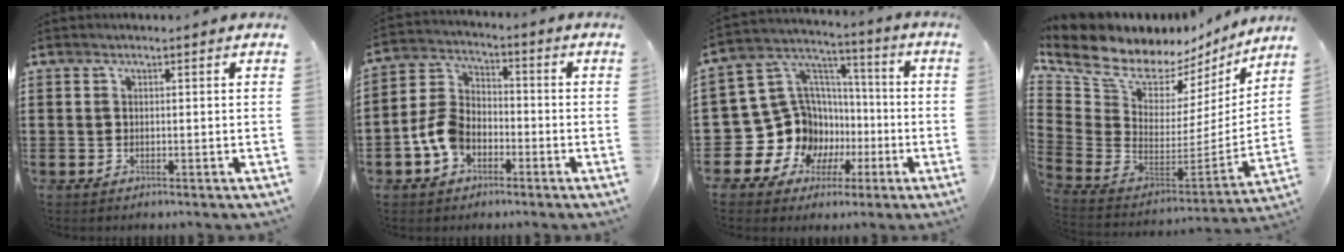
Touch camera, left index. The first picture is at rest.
{"total": 7.5, "force": [-3.4, 5.2, 4.3], "torque": [-0.124, 0.007, -0.074]}
{"total": 14.7, "force": [-3.2, 13.6, 4.6], "torque": [-0.140, -0.026, -0.026]}
{"total": 7.8, "force": [6.3, 3.9, 2.4], "torque": [-0.089, -0.062, 0.112]}